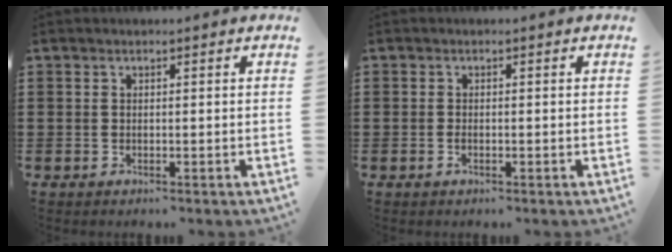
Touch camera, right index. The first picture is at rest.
{"total": 0.8, "force": [-0.4, 0.2, 0.6], "torque": [-0.014, -0.005, -0.007]}